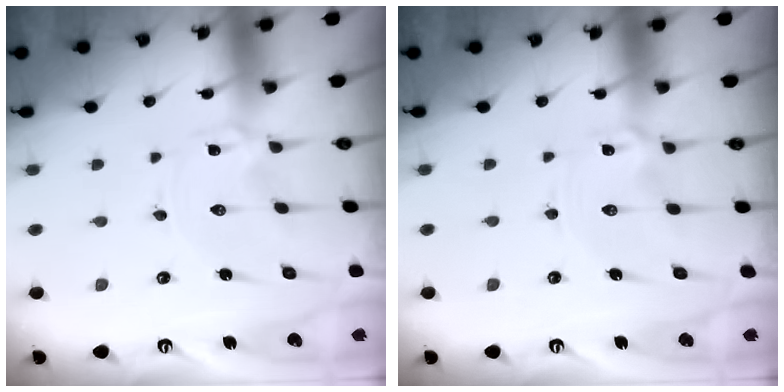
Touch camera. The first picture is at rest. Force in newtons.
{"total": 1.4, "press": 1.4, "slide": 0.1}